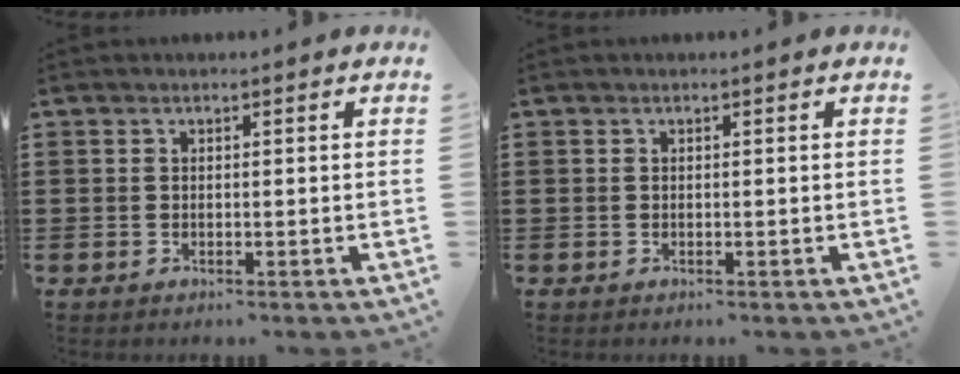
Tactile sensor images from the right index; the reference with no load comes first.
{"total": 0.0}